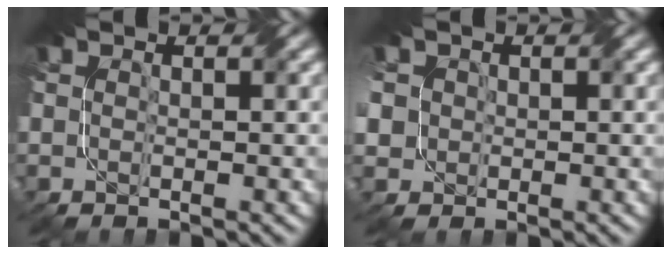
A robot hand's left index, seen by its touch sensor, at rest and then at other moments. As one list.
[{"total": 5.2, "force": [0.2, 4.7, 2.2], "torque": [-0.069, 0.018, -0.016]}]